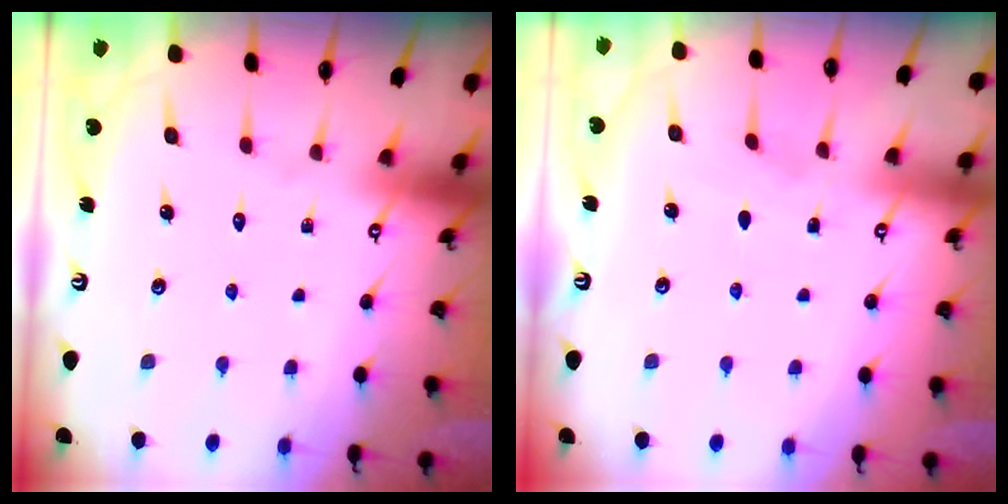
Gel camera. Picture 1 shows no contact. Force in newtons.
{"total": 2.4, "press": 2.4, "slide": 0.2}